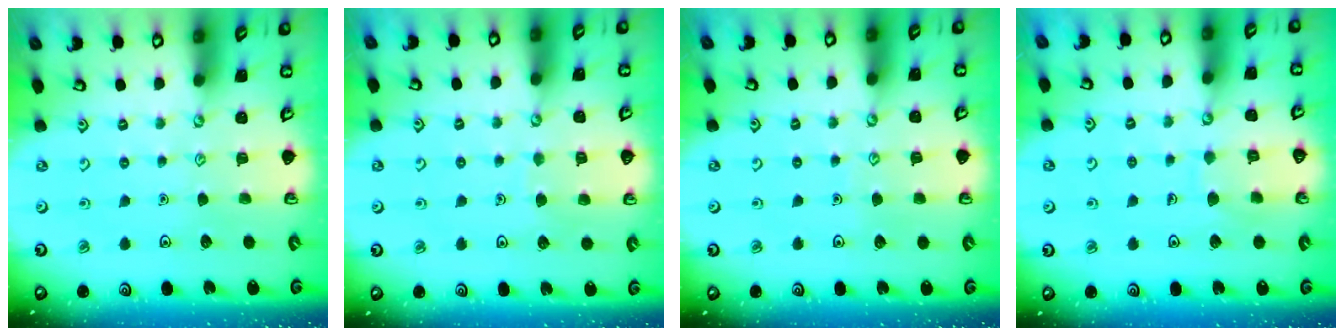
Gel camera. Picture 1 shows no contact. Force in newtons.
{"total": 3.5, "press": 3.5, "slide": 0.2}
{"total": 3.3, "press": 3.3, "slide": 0.2}
{"total": 6.5, "press": 6.5, "slide": 0.6}